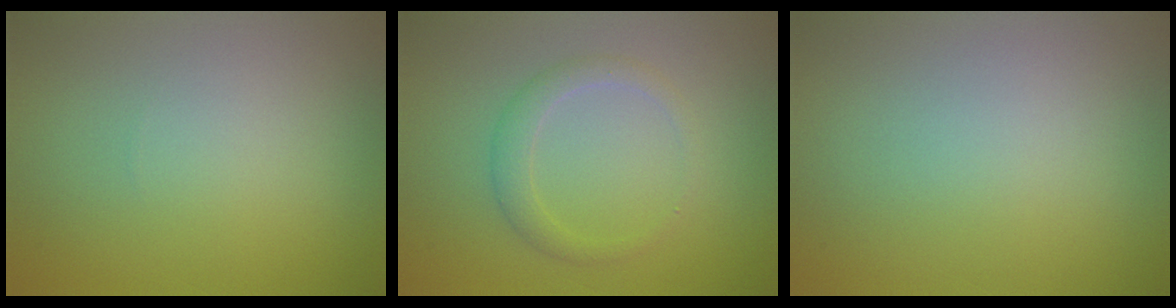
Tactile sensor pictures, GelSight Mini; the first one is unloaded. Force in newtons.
{"total": 1.9, "press": 1.9, "slide": 0.0}
{"total": 0.0}